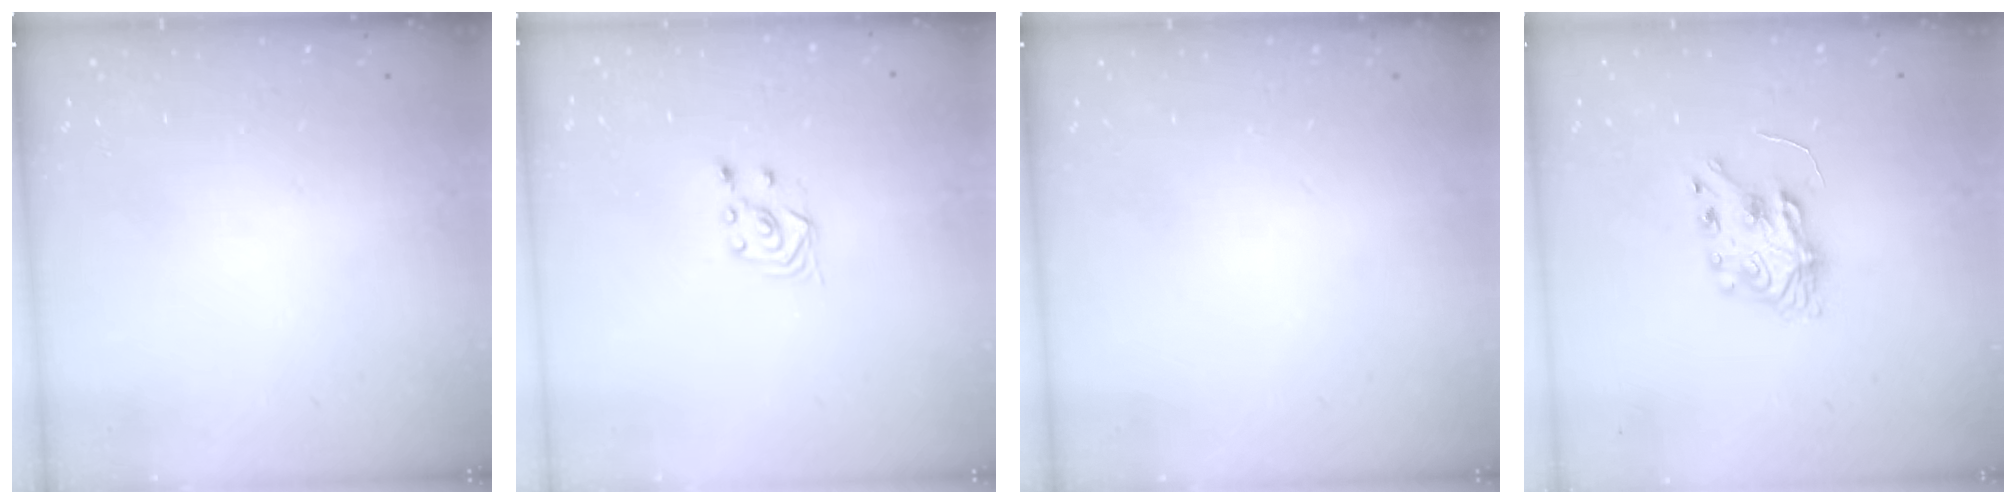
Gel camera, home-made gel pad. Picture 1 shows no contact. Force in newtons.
{"total": 2.9, "press": 2.5, "slide": 1.4}
{"total": 0.0}
{"total": 7.5, "press": 7.5, "slide": 0.3}